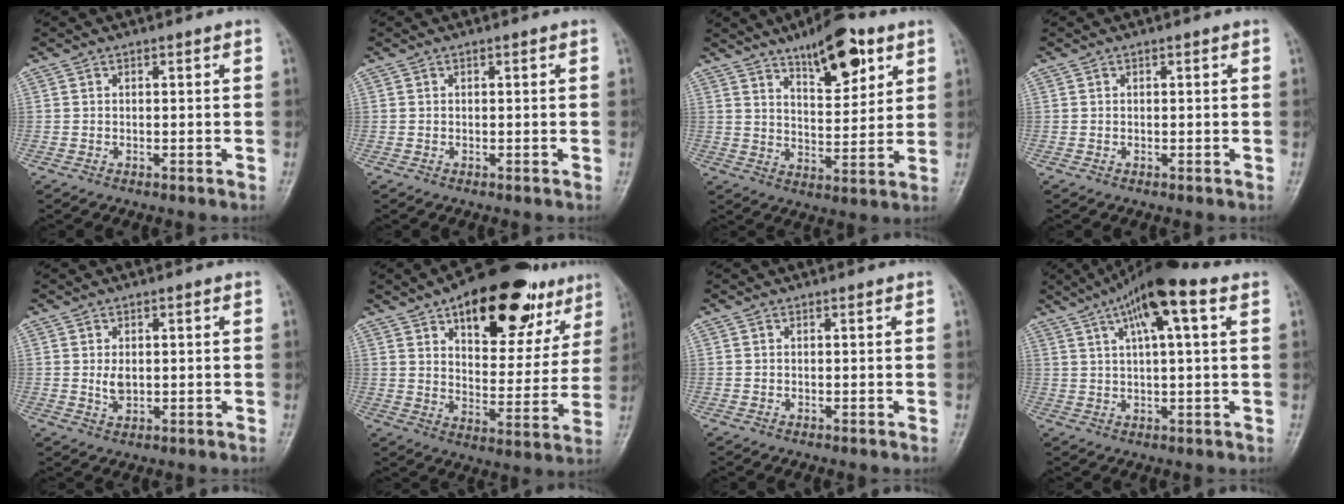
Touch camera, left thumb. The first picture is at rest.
{"total": 0.0}
{"total": 12.7, "force": [7.4, 4.8, 9.2], "torque": [-0.111, -0.040, 0.117]}
{"total": 0.0}
{"total": 2.5, "force": [0.3, 1.6, 1.9], "torque": [-0.031, -0.006, 0.009]}
{"total": 24.4, "force": [14.2, 11.6, 16.2], "torque": [-0.178, -0.033, 0.209]}
{"total": 0.0}
{"total": 12.1, "force": [5.6, 2.7, 10.3], "torque": [-0.177, 0.017, 0.090]}